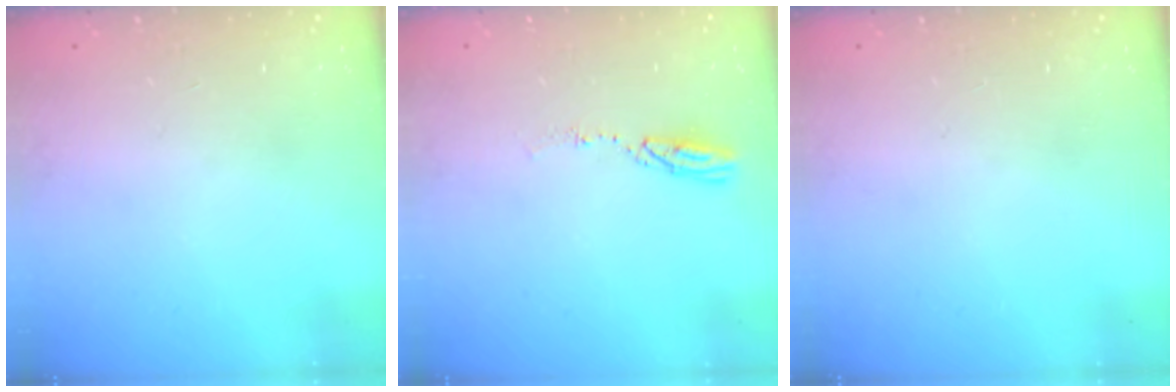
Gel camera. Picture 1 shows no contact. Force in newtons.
{"total": 4.0, "press": 4.0, "slide": 0.3}
{"total": 0.0}